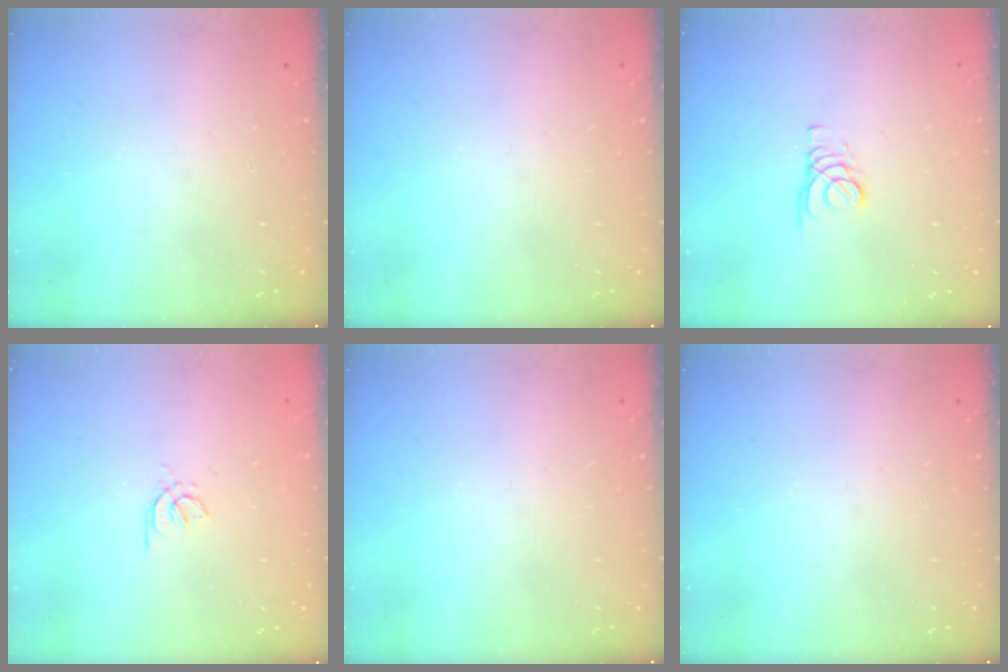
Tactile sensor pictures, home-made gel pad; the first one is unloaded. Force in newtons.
{"total": 0.0}
{"total": 1.8, "press": 1.8, "slide": 0.2}
{"total": 1.2, "press": 1.2, "slide": 0.4}
{"total": 0.0}
{"total": 0.0}